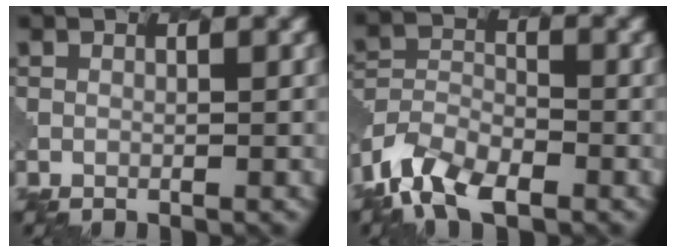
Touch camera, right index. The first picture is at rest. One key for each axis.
{"total": 6.9, "fx": -4.9, "fy": 3.4, "fz": 3.5, "tx": -0.067, "ty": -0.008, "tz": -0.103}